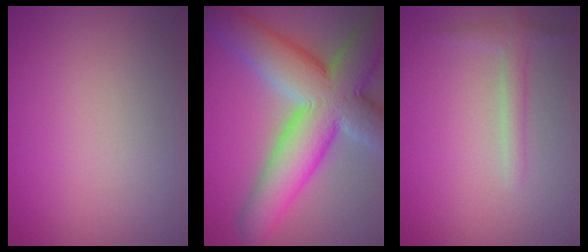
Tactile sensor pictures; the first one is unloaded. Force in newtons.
{"total": 13.1, "press": 13.1, "slide": 0.8}
{"total": 1.8, "press": 1.7, "slide": 0.1}